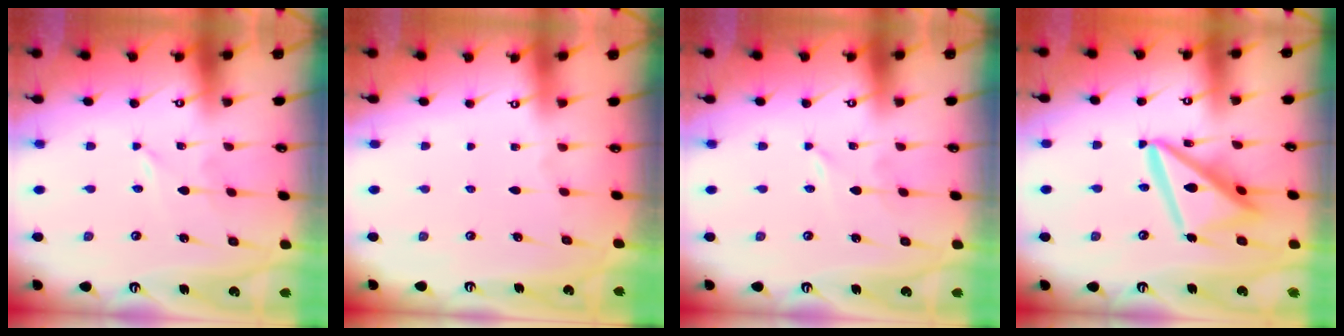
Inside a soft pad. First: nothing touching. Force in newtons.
{"total": 0.0}
{"total": 0.0}
{"total": 16.0, "press": 15.9, "slide": 1.8}